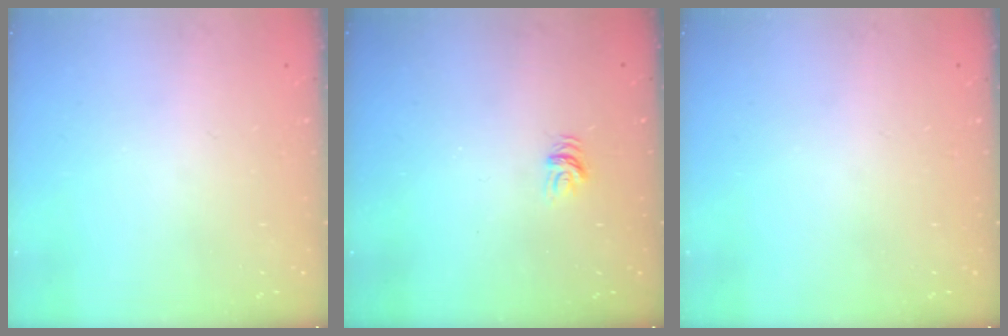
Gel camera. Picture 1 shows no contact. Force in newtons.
{"total": 4.1, "press": 4.1, "slide": 0.1}
{"total": 0.0}